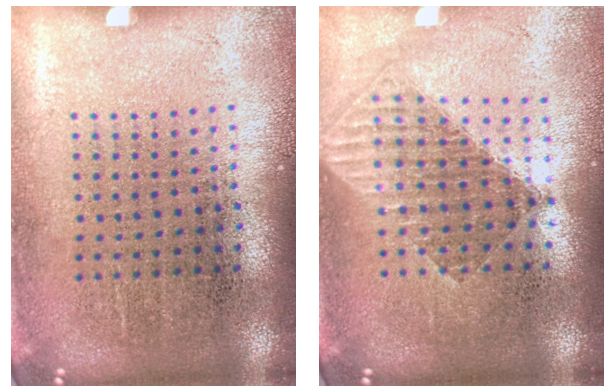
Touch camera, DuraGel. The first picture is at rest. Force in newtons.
{"total": 1.6, "press": 1.4, "slide": 0.7}